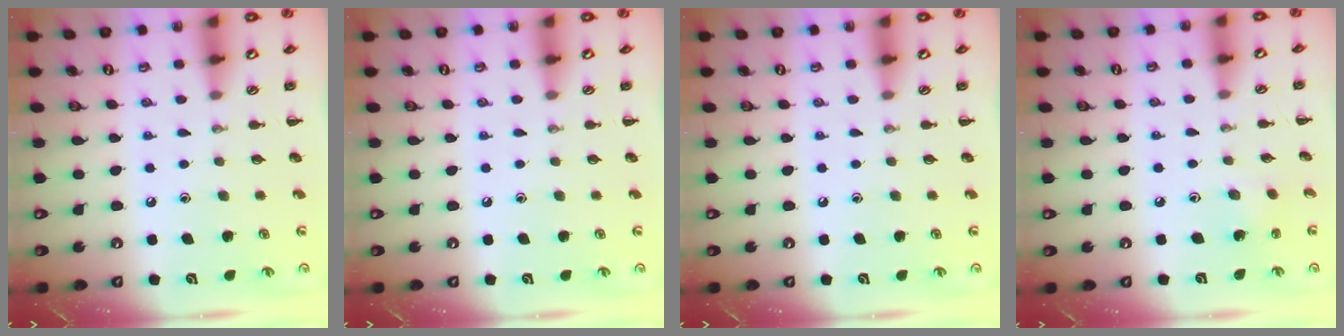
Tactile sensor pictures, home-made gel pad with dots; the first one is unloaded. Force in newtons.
{"total": 0.0}
{"total": 0.0}
{"total": 1.8, "press": 1.7, "slide": 0.7}